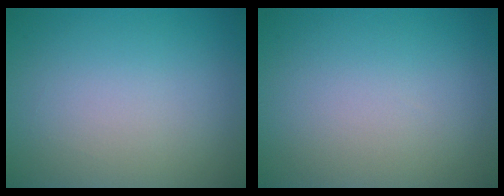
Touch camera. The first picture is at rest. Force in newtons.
{"total": 0.0}